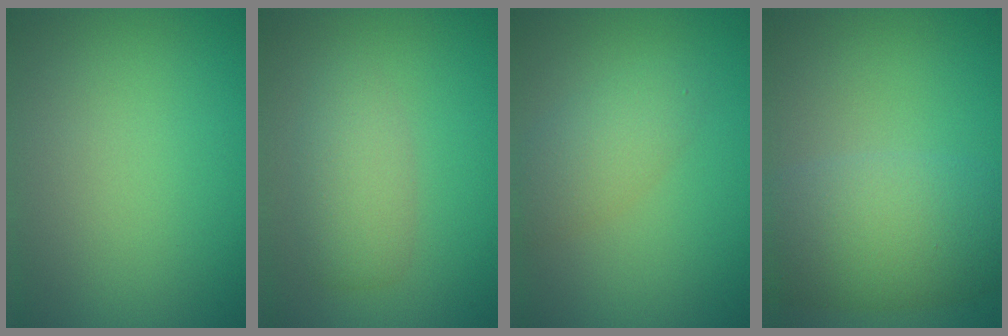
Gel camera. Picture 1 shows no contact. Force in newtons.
{"total": 3.0, "press": 3.0, "slide": 0.3}
{"total": 2.8, "press": 2.8, "slide": 0.0}
{"total": 7.2, "press": 7.2, "slide": 0.1}